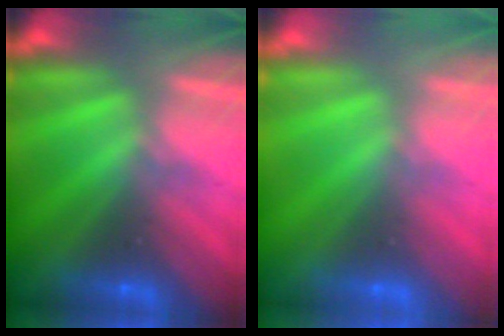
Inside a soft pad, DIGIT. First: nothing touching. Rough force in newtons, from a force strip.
{"total": 1.4}